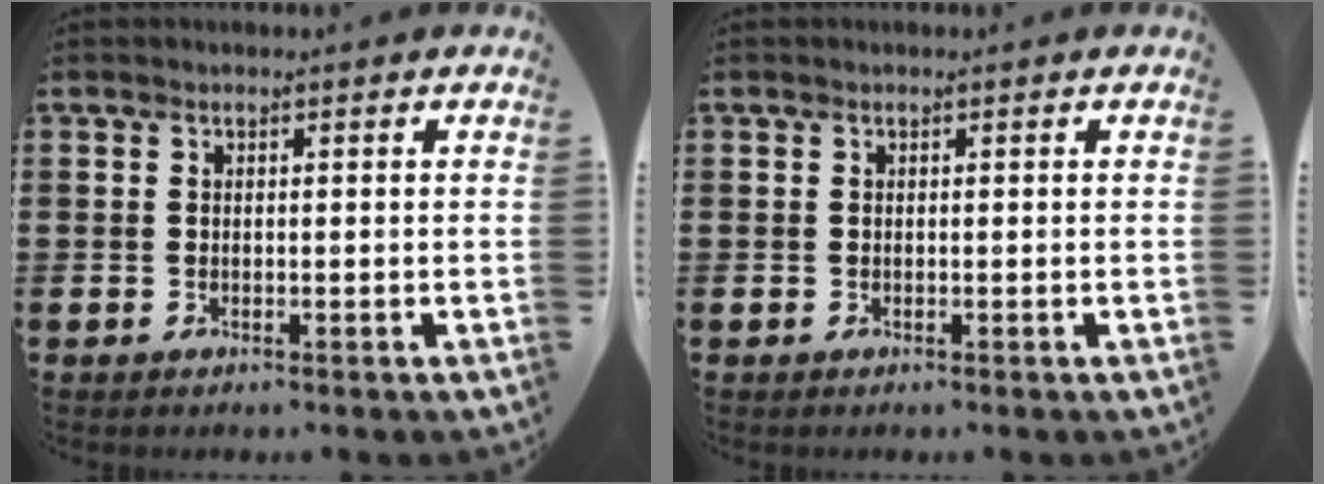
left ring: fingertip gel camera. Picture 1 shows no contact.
{"total": 0.0}